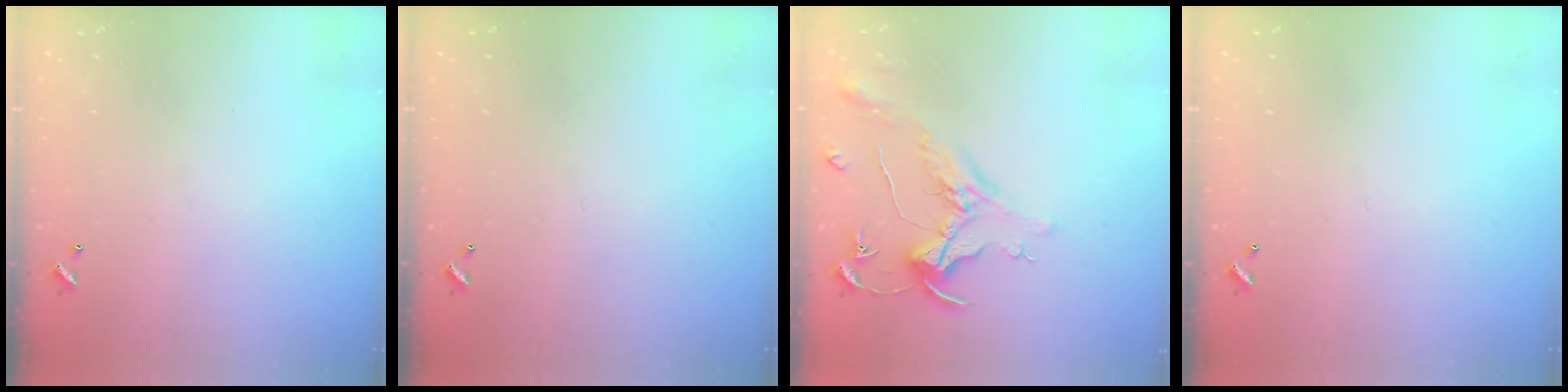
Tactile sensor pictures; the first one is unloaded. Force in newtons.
{"total": 0.0}
{"total": 1.6, "press": 1.4, "slide": 0.7}
{"total": 0.0}